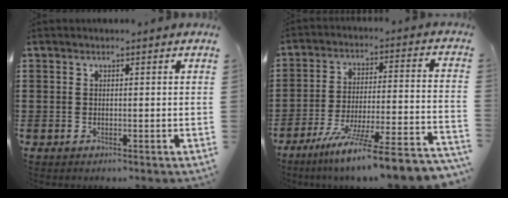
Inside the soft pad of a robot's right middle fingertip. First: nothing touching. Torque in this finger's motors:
{"motor_torque": [2.14, 0.00, 0.39, 0.21]}